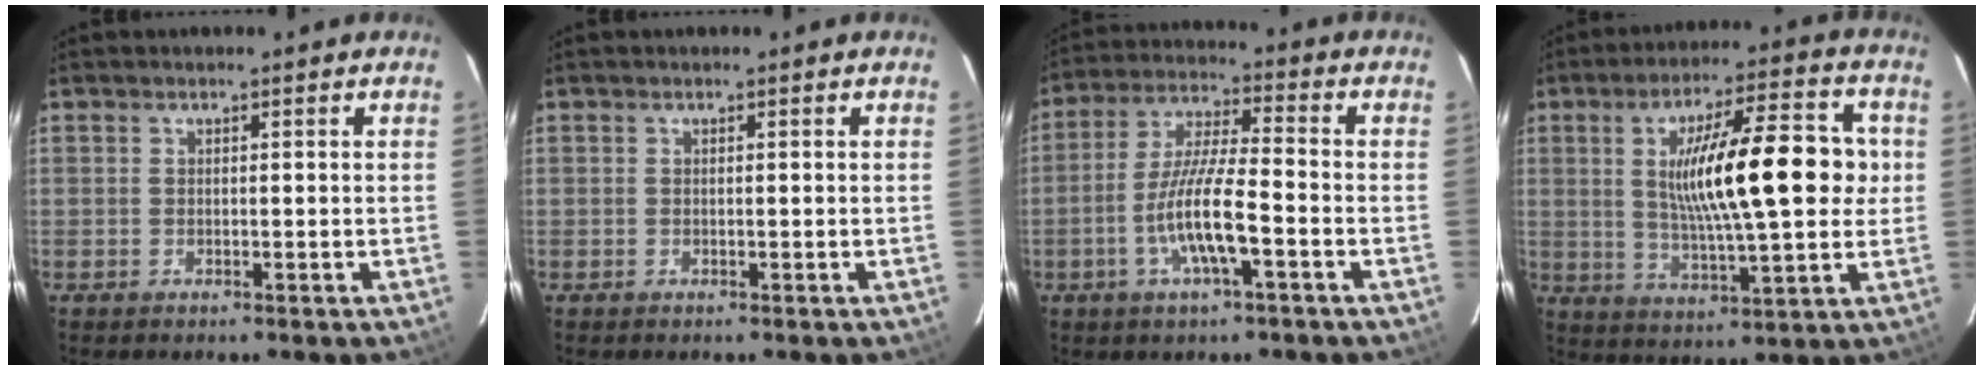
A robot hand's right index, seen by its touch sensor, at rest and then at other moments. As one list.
[{"total": 0.0}, {"total": 11.0, "force": [-4.2, 1.5, 10.0], "torque": [-0.202, -0.003, -0.079]}, {"total": 16.9, "force": [1.9, 3.7, 16.4], "torque": [-0.272, 0.010, 0.033]}]